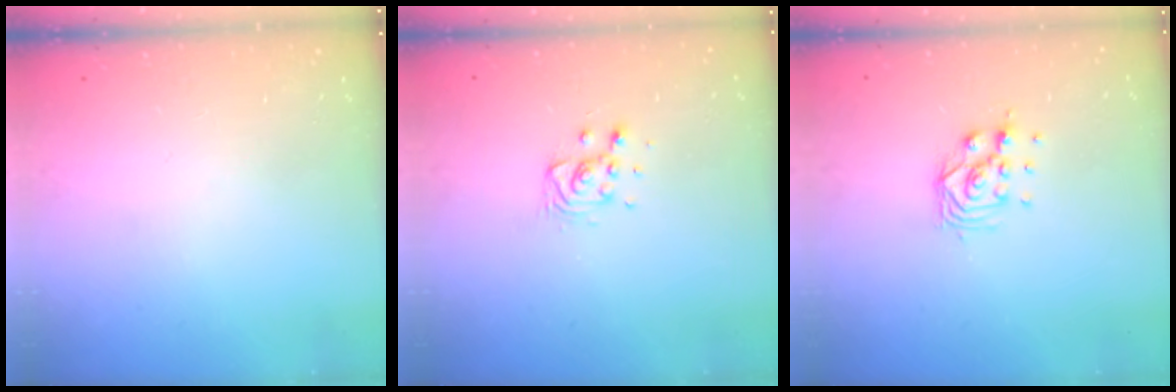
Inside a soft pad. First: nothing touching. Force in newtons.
{"total": 9.3, "press": 9.0, "slide": 2.3}
{"total": 7.8, "press": 7.8, "slide": 0.6}